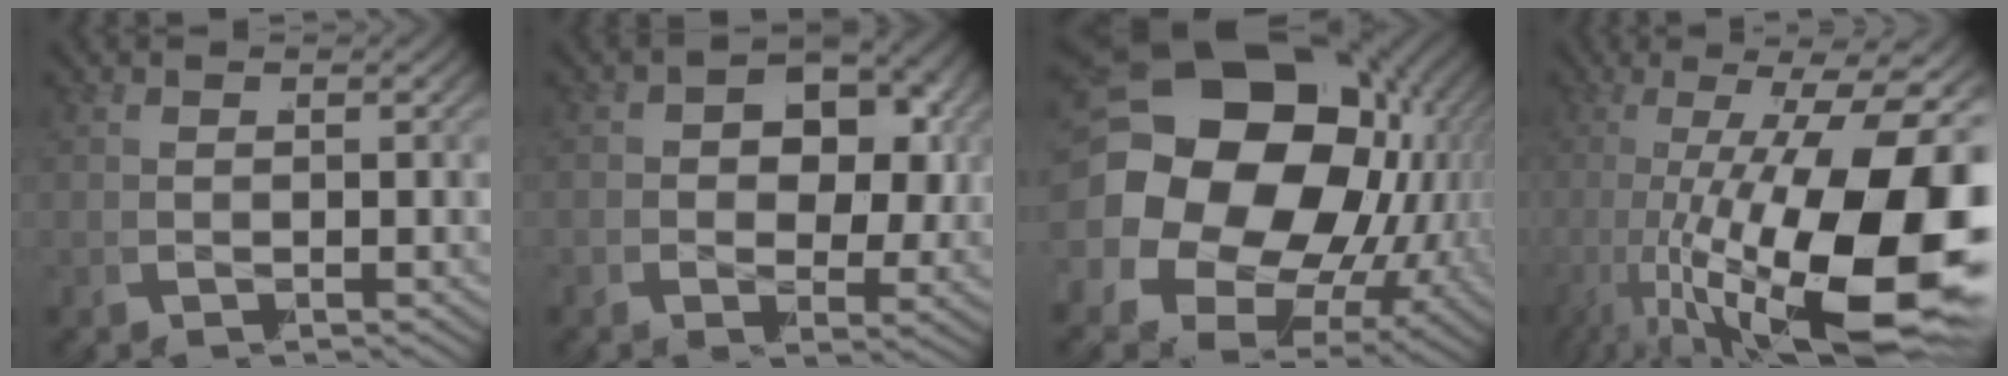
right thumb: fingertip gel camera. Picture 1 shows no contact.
{"total": 8.5, "force": [0.4, 5.4, 6.5], "torque": [-0.089, -0.009, 0.001]}
{"total": 22.7, "force": [0.9, 17.0, 15.0], "torque": [-0.312, -0.036, 0.011]}
{"total": 20.1, "force": [-3.7, 9.6, 17.3], "torque": [-0.292, -0.053, -0.017]}